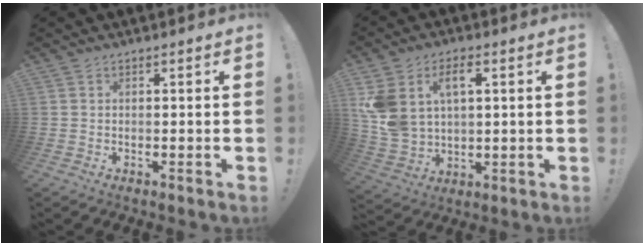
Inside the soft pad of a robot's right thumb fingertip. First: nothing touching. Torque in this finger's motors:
{"motor_torque": [2.03, 2.10, 1.29, 0.49, 0.13]}